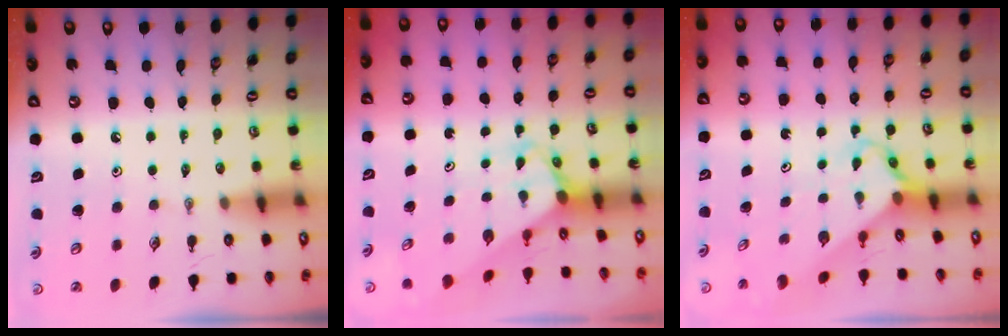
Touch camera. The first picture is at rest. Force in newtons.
{"total": 3.2, "press": 3.2, "slide": 0.2}
{"total": 2.7, "press": 2.7, "slide": 0.2}